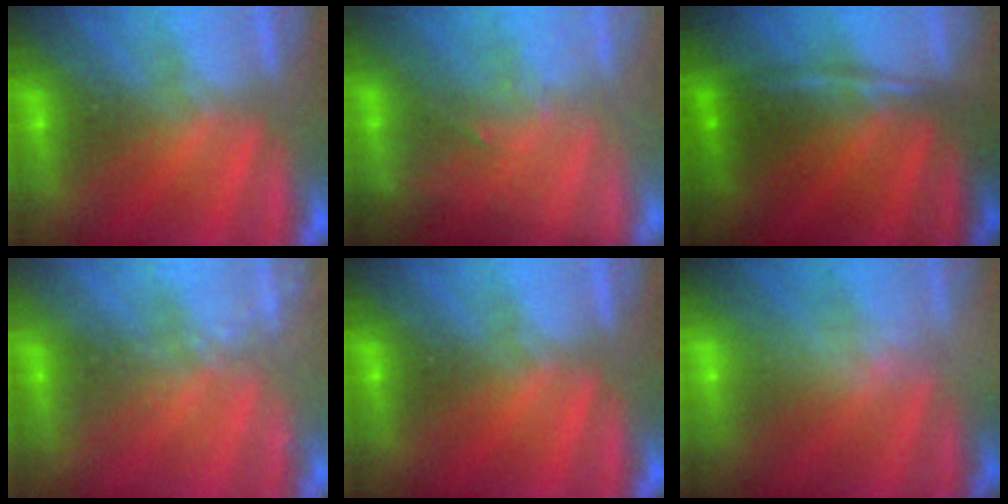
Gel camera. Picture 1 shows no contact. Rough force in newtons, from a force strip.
{"total": 2.7}
{"total": 1.6}
{"total": 2.0}
{"total": 0.0}
{"total": 2.5}